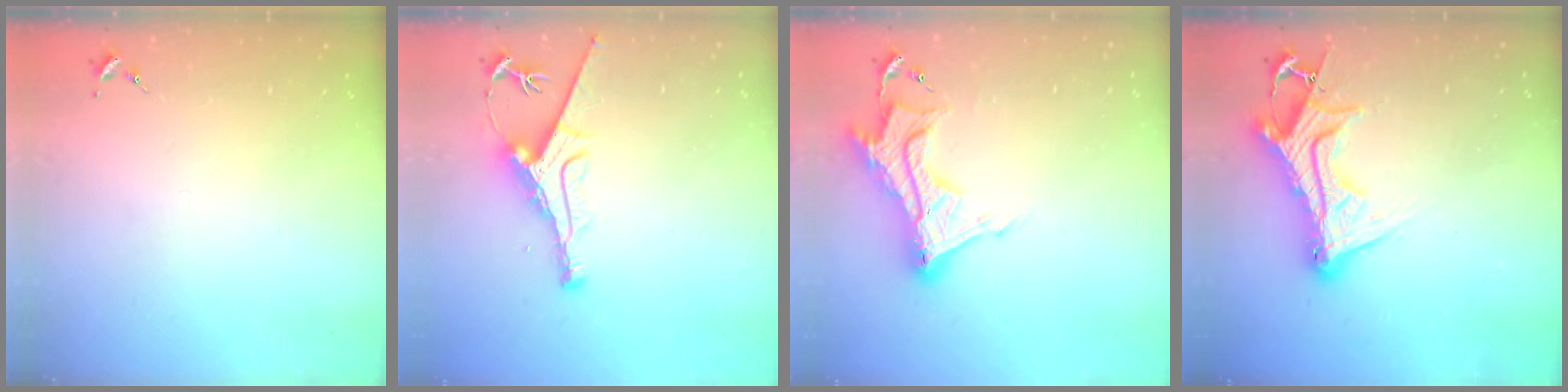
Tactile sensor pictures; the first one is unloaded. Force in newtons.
{"total": 9.9, "press": 9.9, "slide": 0.2}
{"total": 15.5, "press": 15.5, "slide": 1.2}
{"total": 14.6, "press": 14.5, "slide": 1.6}